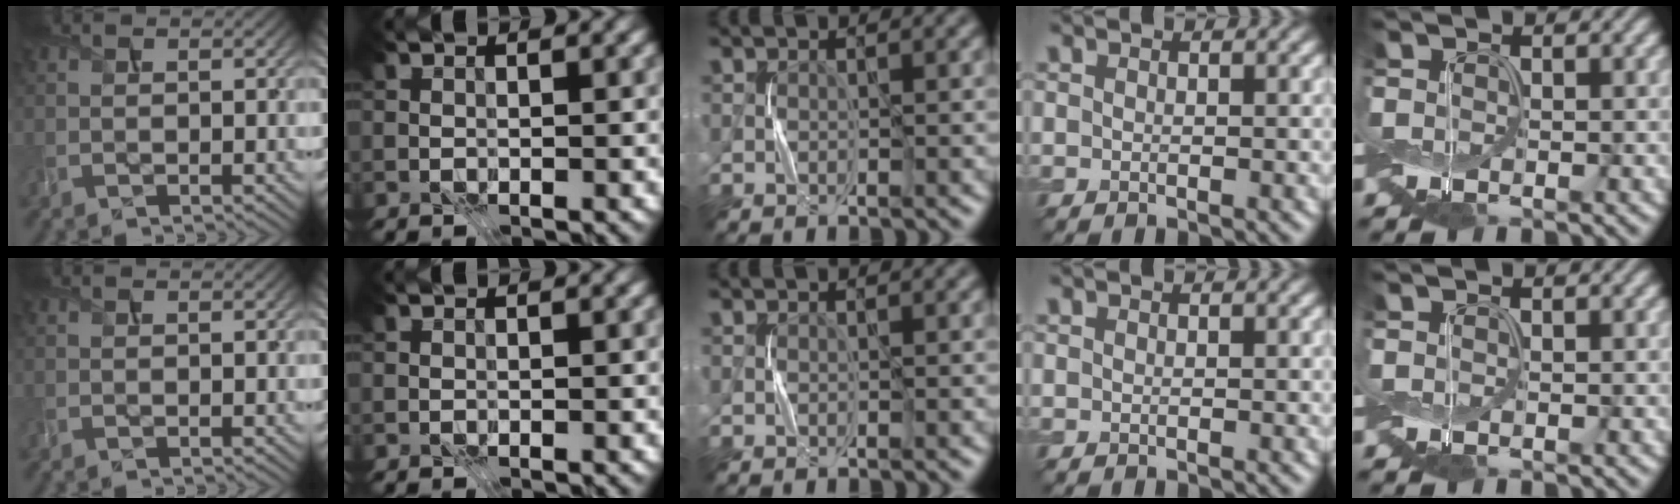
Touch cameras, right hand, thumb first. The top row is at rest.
{}